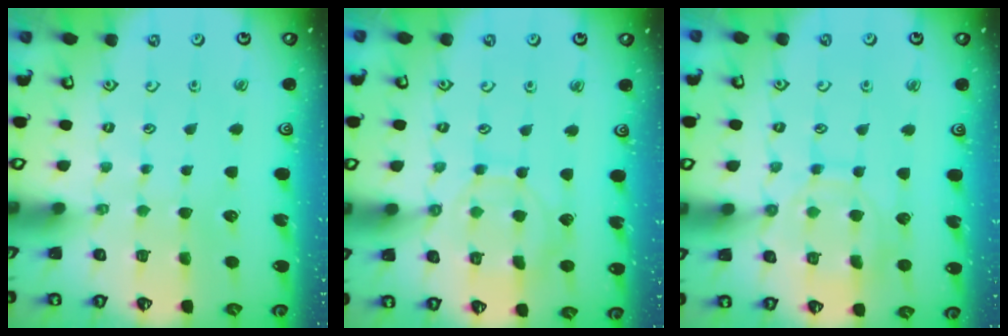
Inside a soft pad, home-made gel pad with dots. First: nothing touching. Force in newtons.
{"total": 9.2, "press": 9.2, "slide": 0.8}
{"total": 11.3, "press": 11.3, "slide": 0.8}